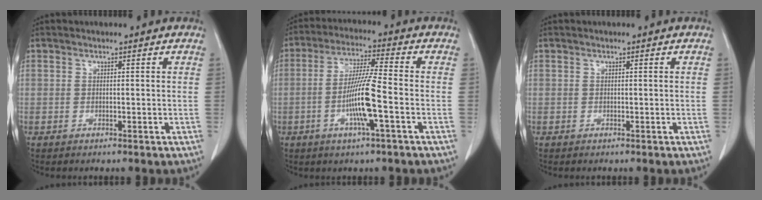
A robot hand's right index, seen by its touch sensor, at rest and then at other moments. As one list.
[{"total": 9.6, "force": [-2.6, -0.2, 9.2], "torque": [-0.181, -0.006, -0.053]}, {"total": 0.0}]